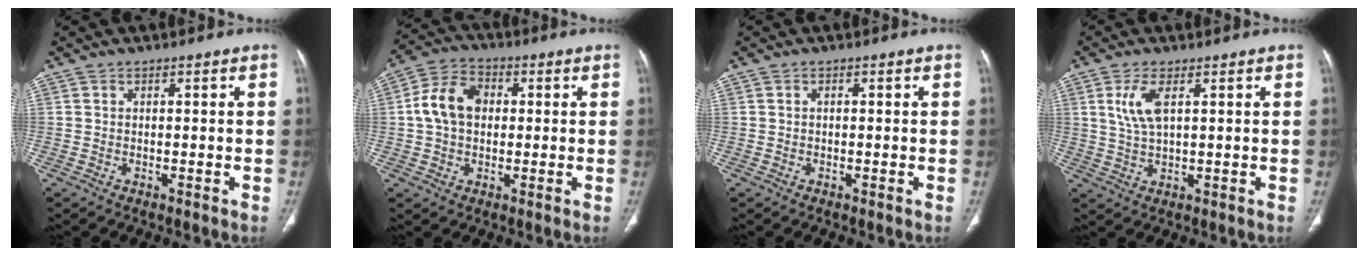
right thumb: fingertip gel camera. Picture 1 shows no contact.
{"total": 9.5, "force": [0.9, 7.0, 6.4], "torque": [-0.111, 0.022, 0.010]}
{"total": 0.0}
{"total": 5.6, "force": [1.9, 2.1, 4.8], "torque": [-0.111, -0.007, 0.045]}